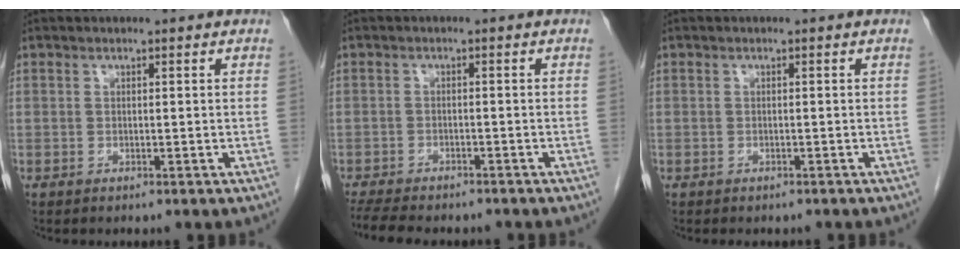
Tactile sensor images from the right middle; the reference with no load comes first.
{"total": 11.2, "force": [-9.5, 3.2, 5.0], "torque": [-0.094, -0.007, -0.134]}
{"total": 2.1, "force": [-1.8, 0.9, 0.5], "torque": [-0.011, -0.002, -0.022]}